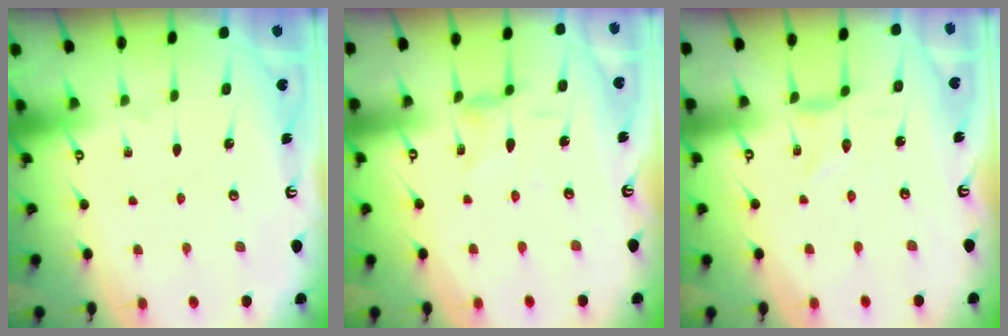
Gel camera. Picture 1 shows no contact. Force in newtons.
{"total": 2.2, "press": 2.1, "slide": 0.5}
{"total": 0.0}